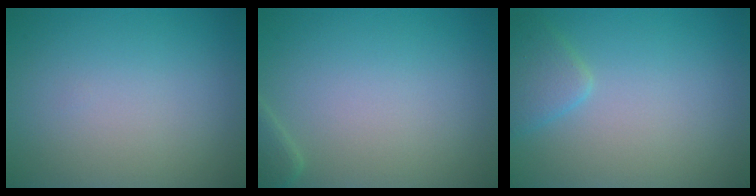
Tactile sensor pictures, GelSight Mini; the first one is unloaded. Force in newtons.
{"total": 1.2, "press": 1.2, "slide": 0.1}
{"total": 2.1, "press": 2.1, "slide": 0.1}